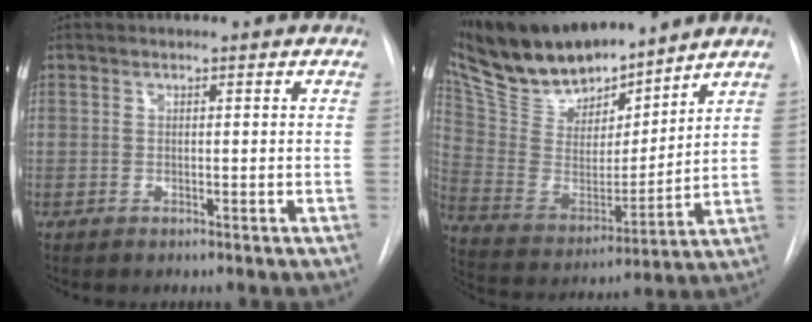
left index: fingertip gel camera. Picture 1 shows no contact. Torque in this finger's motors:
{"motor_torque": [1.06, -1.08, 0.20, 0.08]}